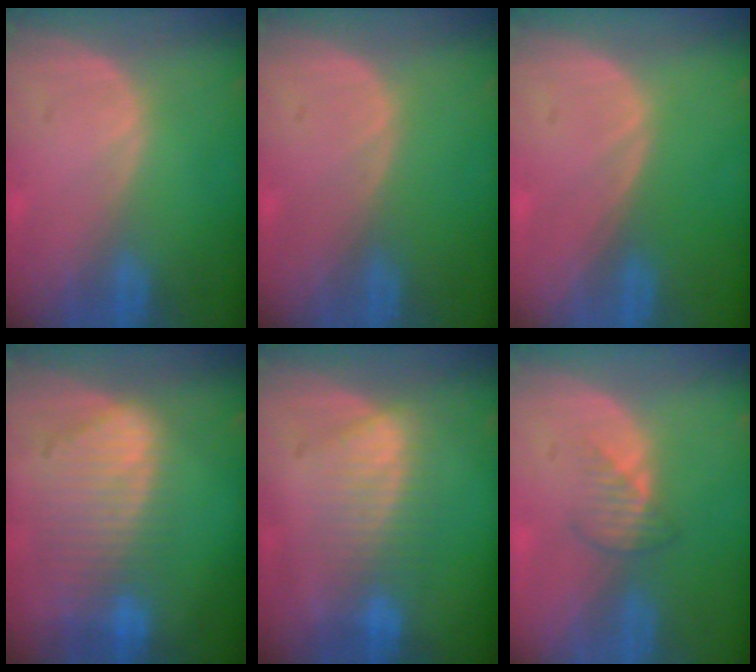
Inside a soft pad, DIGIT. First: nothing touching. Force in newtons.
{"total": 0.0}
{"total": 0.0}
{"total": 9.3, "press": 8.2, "slide": 4.5}
{"total": 6.8, "press": 6.7, "slide": 1.2}
{"total": 2.5, "press": 2.5, "slide": 0.3}